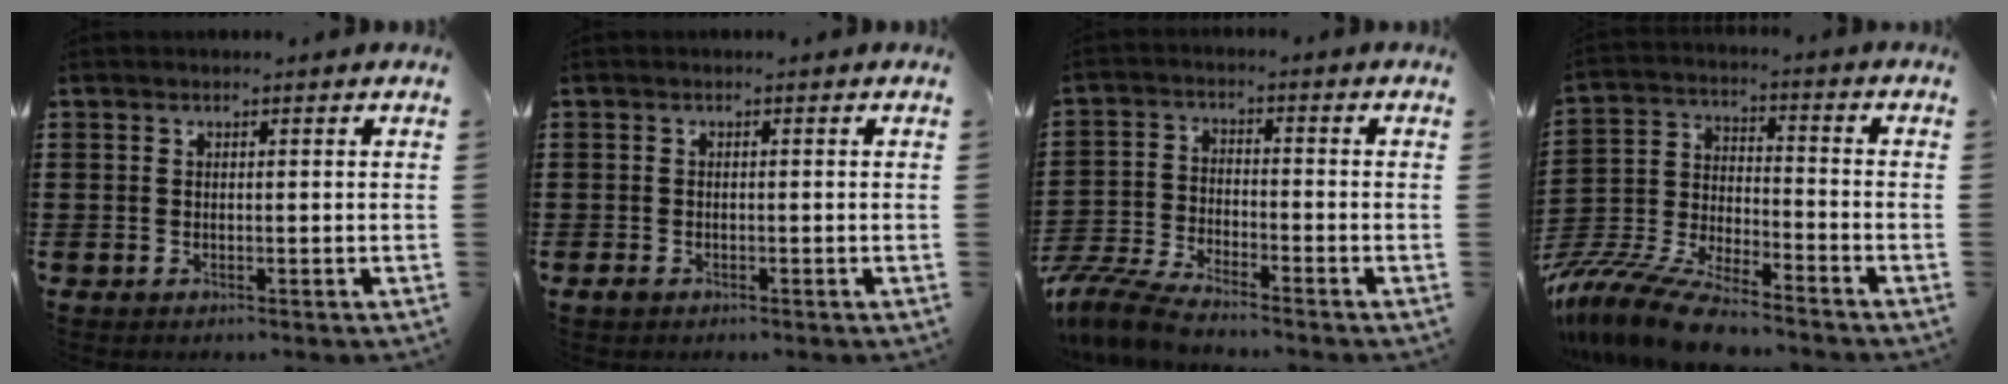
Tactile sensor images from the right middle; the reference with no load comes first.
{"total": 0.9, "force": [-0.6, 0.5, 0.5], "torque": [-0.018, -0.003, -0.014]}
{"total": 6.1, "force": [-5.7, 0.6, 2.1], "torque": [-0.064, -0.005, -0.118]}
{"total": 10.7, "force": [-9.9, 1.2, 4.0], "torque": [-0.100, 0.007, -0.206]}